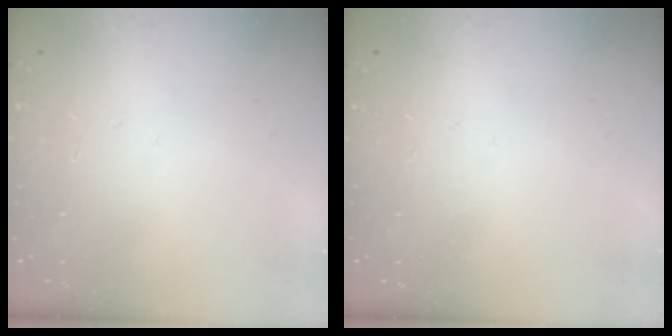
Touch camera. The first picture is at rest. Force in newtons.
{"total": 0.0}